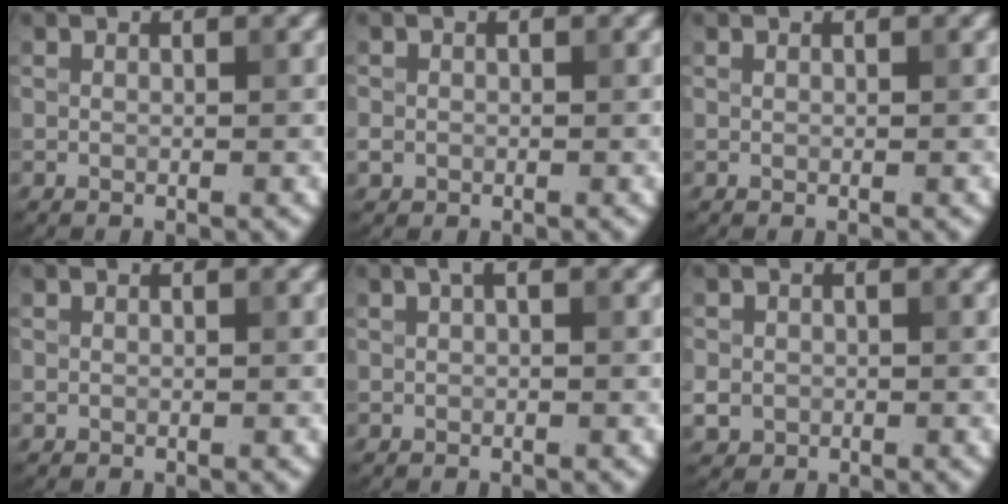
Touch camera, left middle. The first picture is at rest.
{"total": 0.7, "force": [-0.5, 0.6, 0.0], "torque": [0.001, 0.004, -0.001]}
{"total": 0.0}
{"total": 0.0}
{"total": 0.6, "force": [0.0, 0.2, 0.6], "torque": [-0.010, 0.006, 0.005]}
{"total": 1.5, "force": [-0.8, 1.2, 0.2], "torque": [-0.002, 0.000, -0.007]}